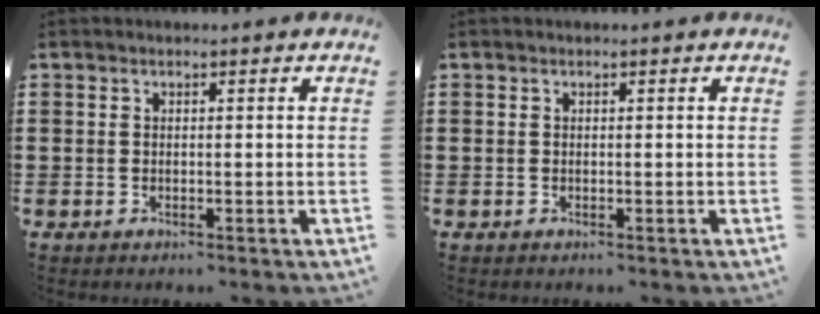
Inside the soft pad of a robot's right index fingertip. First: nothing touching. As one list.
[{"total": 0.0}]